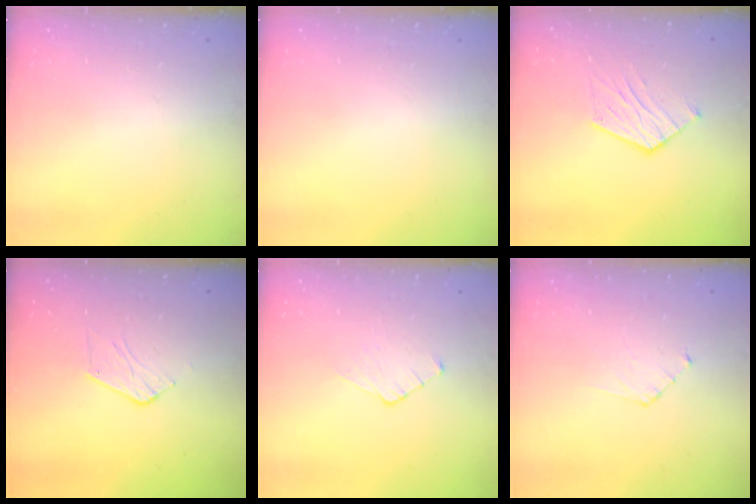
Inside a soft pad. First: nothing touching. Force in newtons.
{"total": 0.0}
{"total": 9.7, "press": 9.7, "slide": 0.8}
{"total": 3.6, "press": 3.5, "slide": 0.2}
{"total": 5.2, "press": 5.2, "slide": 0.5}
{"total": 3.7, "press": 3.7, "slide": 0.4}